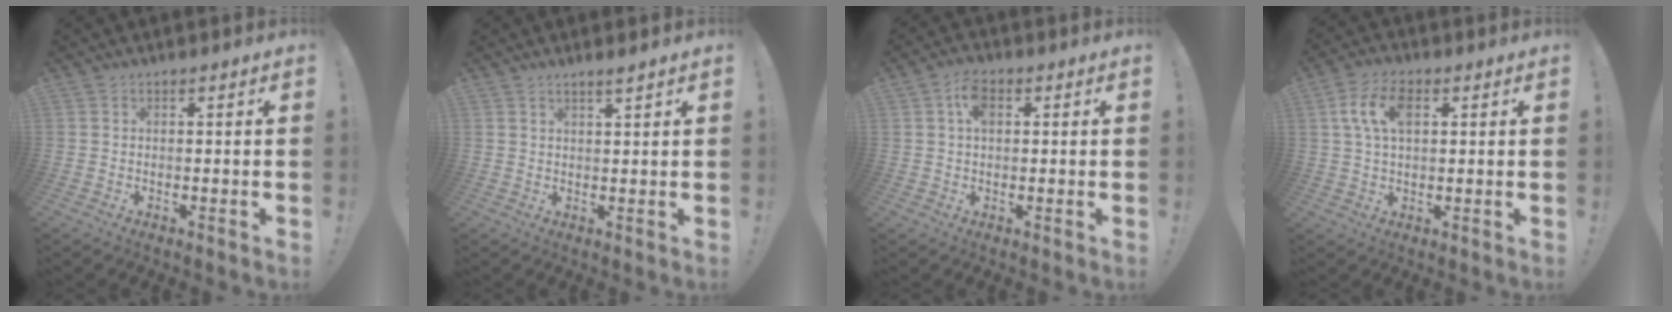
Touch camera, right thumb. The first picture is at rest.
{"total": 2.2, "force": [1.8, 0.0, 1.3], "torque": [-0.028, -0.005, 0.031]}
{"total": 5.6, "force": [1.5, 3.4, 4.2], "torque": [-0.074, 0.007, 0.027]}
{"total": 9.1, "force": [2.7, 5.1, 7.0], "torque": [-0.124, 0.007, 0.050]}